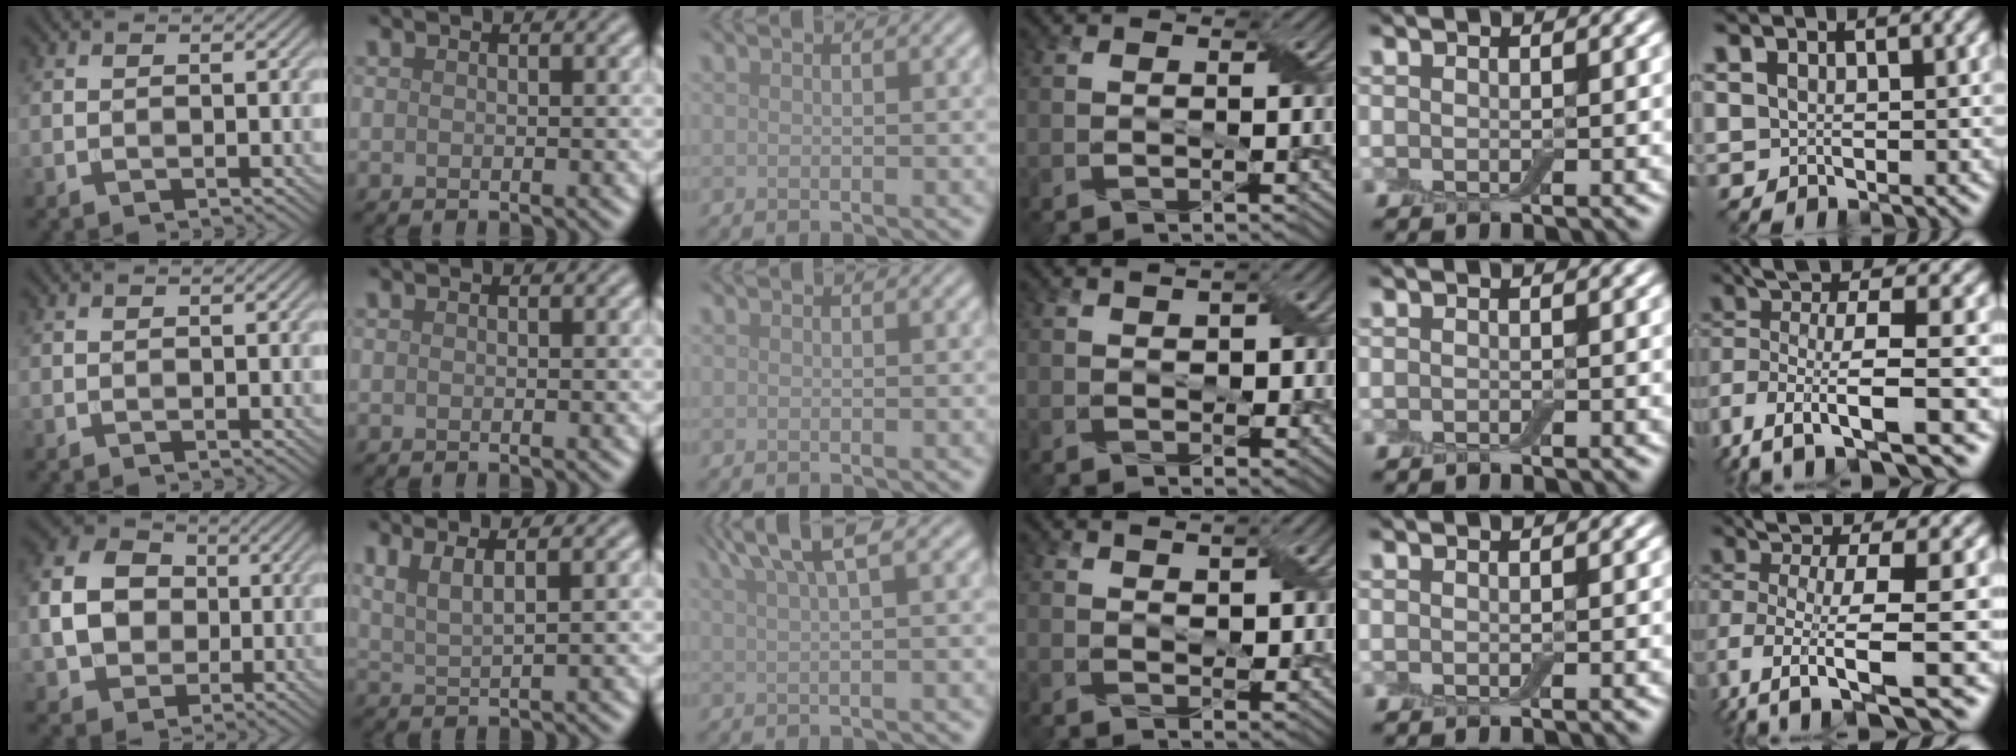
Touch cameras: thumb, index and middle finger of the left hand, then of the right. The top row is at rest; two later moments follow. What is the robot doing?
{"motion": "peel", "object": "bubble wrap"}